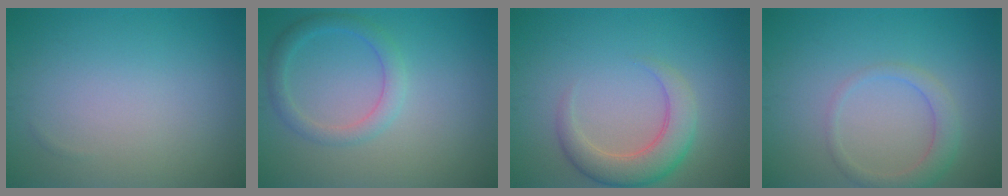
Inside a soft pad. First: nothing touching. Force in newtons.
{"total": 2.4, "press": 2.4, "slide": 0.1}
{"total": 5.4, "press": 5.4, "slide": 0.1}
{"total": 2.4, "press": 2.4, "slide": 0.2}